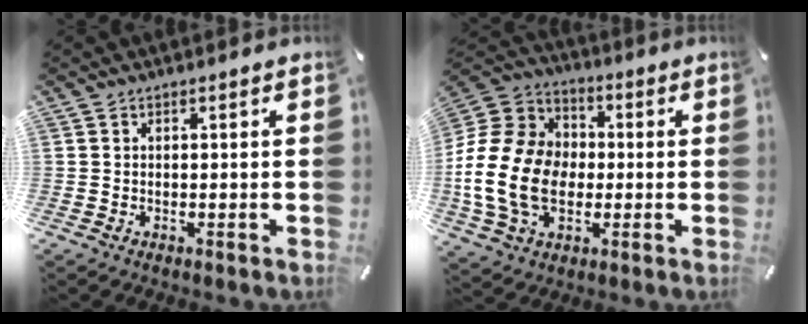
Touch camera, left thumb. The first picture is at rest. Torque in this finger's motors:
{"motor_torque": [0.85, 1.69, 2.67, 0.11, 0.89]}